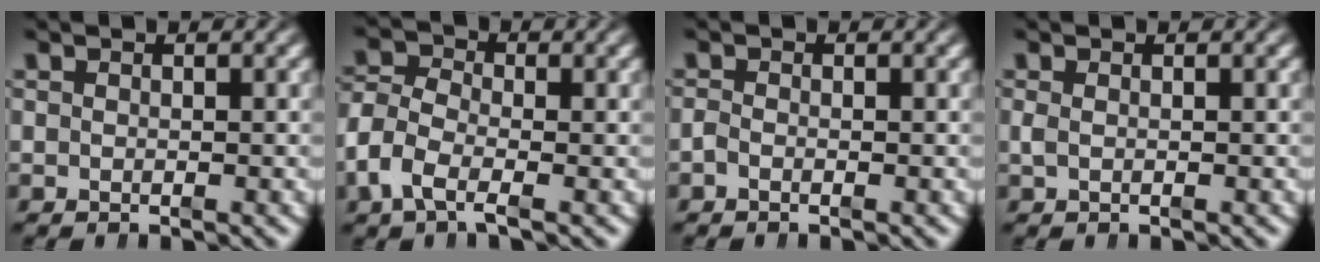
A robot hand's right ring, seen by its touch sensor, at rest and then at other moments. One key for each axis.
{"total": 5.6, "fx": -1.4, "fy": 4.3, "fz": 3.2, "tx": -0.090, "ty": -0.022, "tz": -0.024}
{"total": 0.8, "fx": -0.7, "fy": 0.0, "fz": 0.3, "tx": -0.008, "ty": -0.006, "tz": -0.013}
{"total": 0.6, "fx": -0.2, "fy": 0.0, "fz": 0.5, "tx": -0.019, "ty": -0.011, "tz": 0.003}